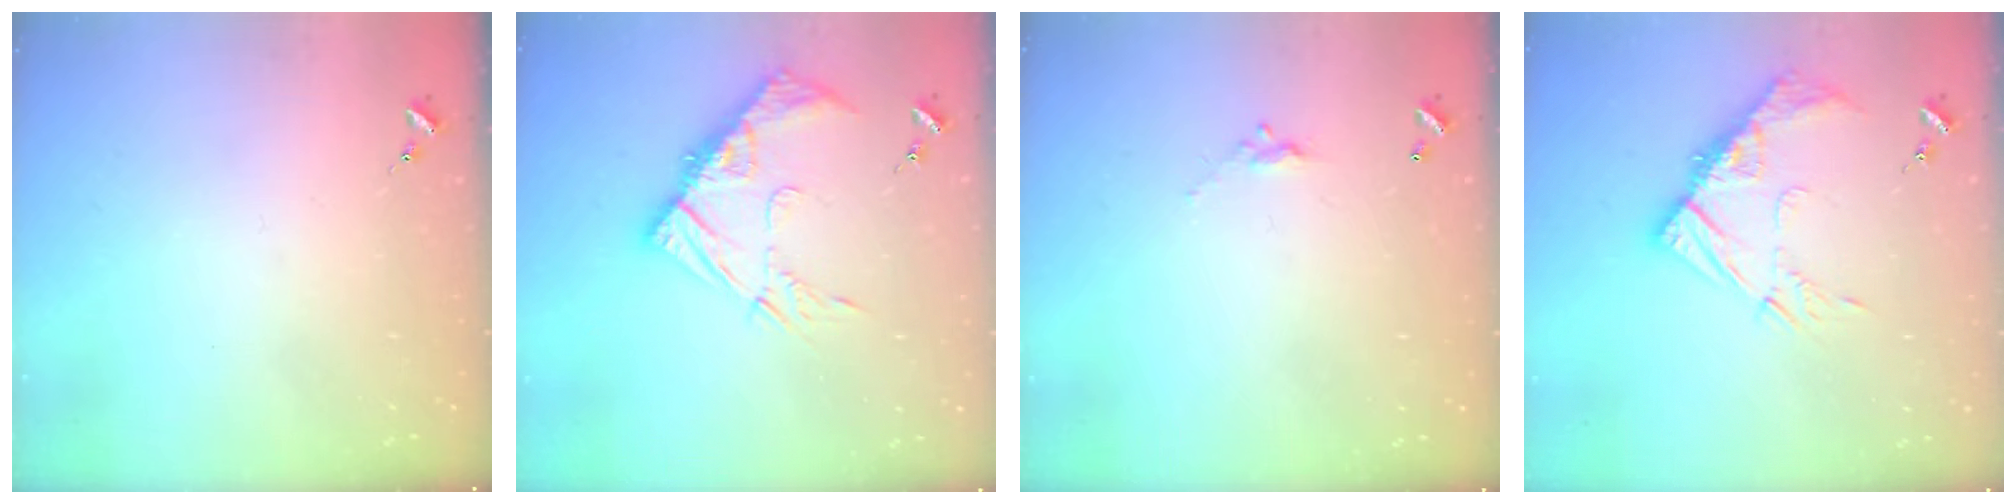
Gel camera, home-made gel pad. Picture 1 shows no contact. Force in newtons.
{"total": 13.4, "press": 13.4, "slide": 1.0}
{"total": 4.9, "press": 4.9, "slide": 0.2}
{"total": 12.2, "press": 12.1, "slide": 0.9}